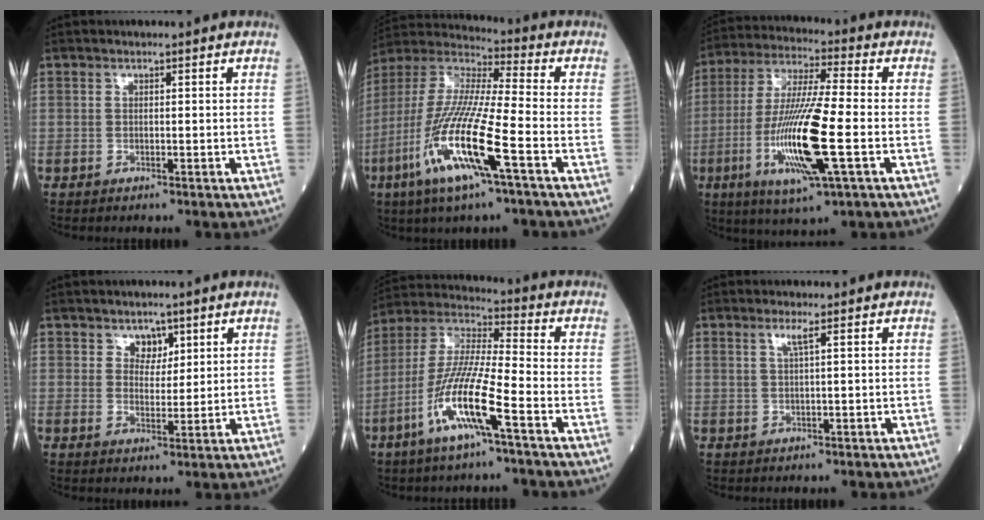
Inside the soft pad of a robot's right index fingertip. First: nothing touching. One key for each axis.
{"total": 17.8, "fx": -6.9, "fy": 1.3, "fz": 16.3, "tx": -0.356, "ty": -0.026, "tz": -0.136}
{"total": 16.0, "fx": -4.1, "fy": 1.0, "fz": 15.5, "tx": -0.318, "ty": -0.019, "tz": -0.074}
{"total": 3.1, "fx": 2.0, "fy": 2.0, "fz": 1.3, "tx": -0.015, "ty": 0.000, "tz": 0.036}
{"total": 13.1, "fx": -5.7, "fy": 0.7, "fz": 11.8, "tx": -0.250, "ty": -0.006, "tz": -0.113}
{"total": 1.7, "fx": 0.8, "fy": -0.3, "fz": 1.4, "tx": -0.036, "ty": 0.002, "tz": 0.019}